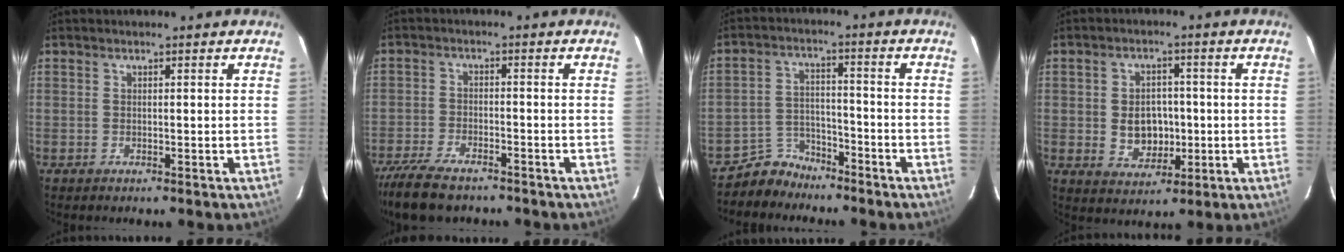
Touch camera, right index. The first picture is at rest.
{"total": 11.8, "force": [-9.3, 3.9, 6.0], "torque": [-0.147, -0.030, -0.165]}
{"total": 5.8, "force": [-5.1, 2.8, 0.1], "torque": [-0.011, 0.020, -0.089]}
{"total": 7.2, "force": [-0.6, 5.7, 4.4], "torque": [-0.087, 0.007, 0.004]}